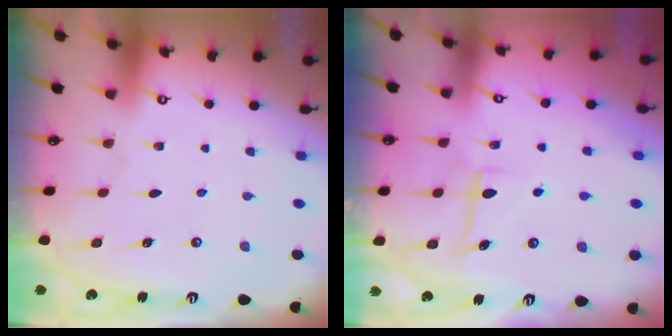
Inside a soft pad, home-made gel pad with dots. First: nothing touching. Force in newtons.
{"total": 5.9, "press": 5.9, "slide": 0.9}